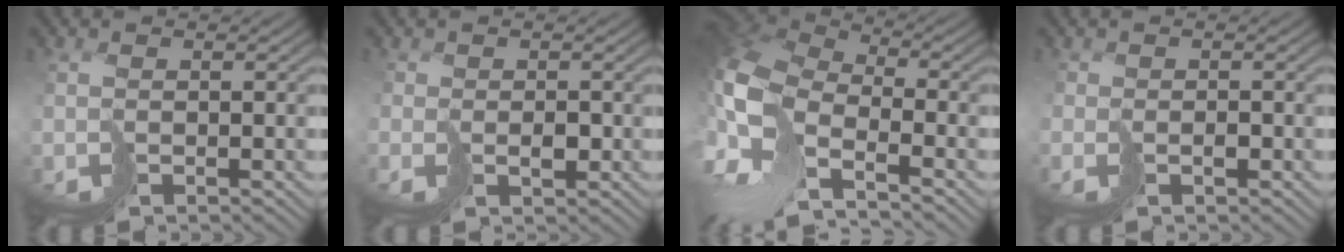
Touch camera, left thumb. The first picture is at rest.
{"total": 0.6, "force": [0.2, 0.6, -0.3], "torque": [0.015, 0.000, 0.007]}
{"total": 12.9, "force": [-4.6, 6.6, 10.1], "torque": [-0.277, -0.016, -0.080]}
{"total": 0.7, "force": [-0.3, 0.2, -0.6], "torque": [0.023, 0.002, -0.006]}